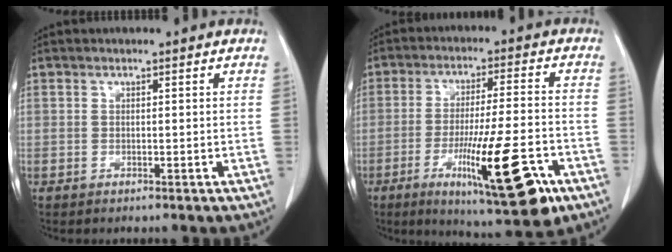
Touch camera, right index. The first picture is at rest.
{"total": 17.0, "force": [-7.5, 1.9, 15.1], "torque": [-0.225, -0.026, -0.110]}